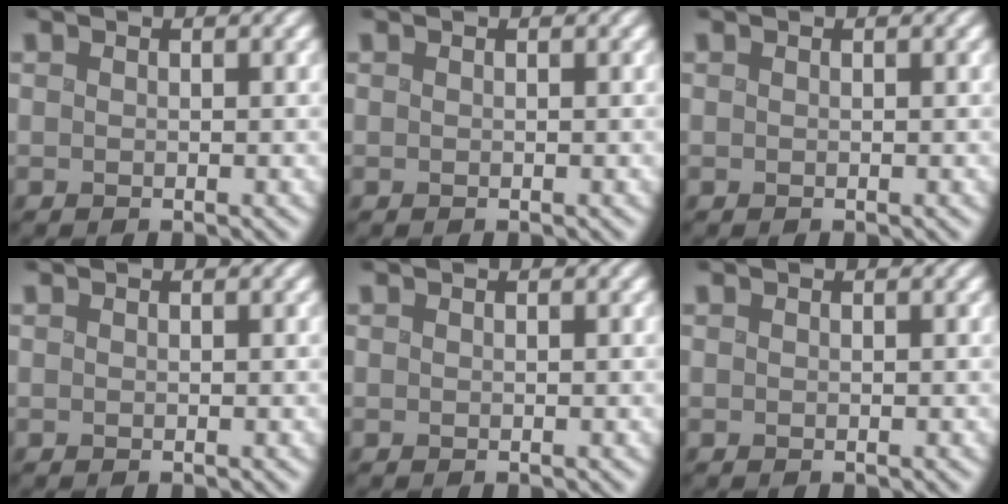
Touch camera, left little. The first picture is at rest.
{"total": 0.0}
{"total": 0.0}
{"total": 0.0}
{"total": 0.0}
{"total": 0.0}